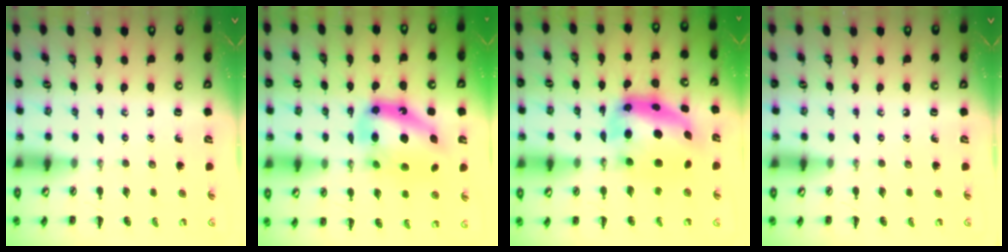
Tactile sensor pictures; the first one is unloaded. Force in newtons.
{"total": 16.9, "press": 16.3, "slide": 4.4}
{"total": 10.4, "press": 10.0, "slide": 2.8}
{"total": 0.0}